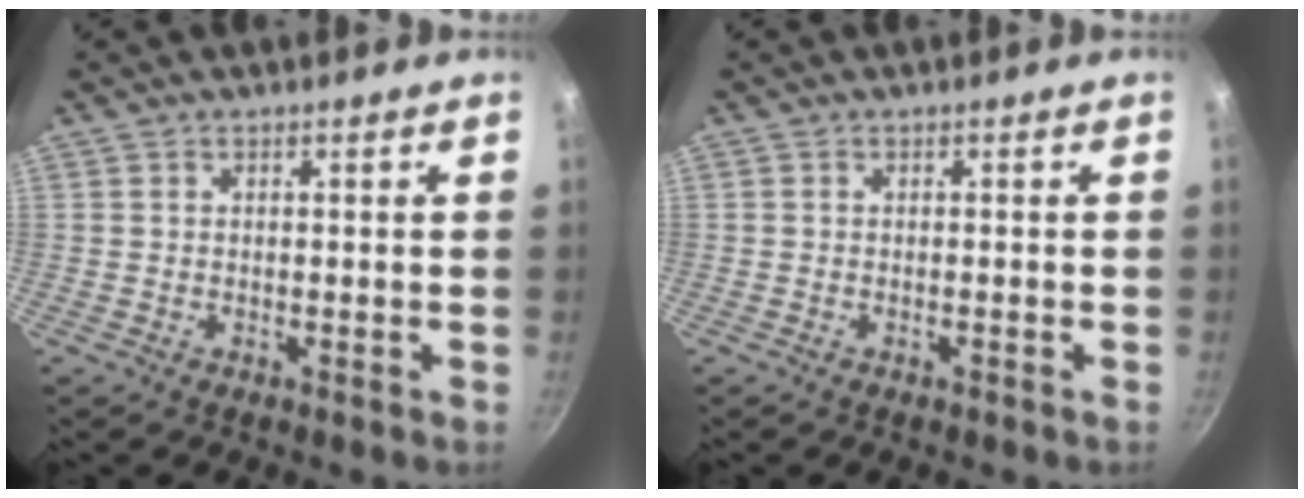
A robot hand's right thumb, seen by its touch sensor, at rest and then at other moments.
{"total": 0.6, "force": [-0.4, 0.1, 0.4], "torque": [-0.012, 0.005, -0.007]}